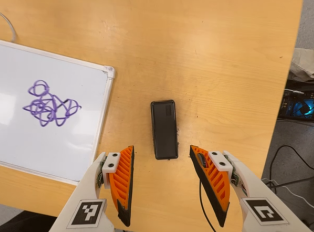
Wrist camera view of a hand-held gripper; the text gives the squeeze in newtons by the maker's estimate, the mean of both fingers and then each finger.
{"total": 0.0}